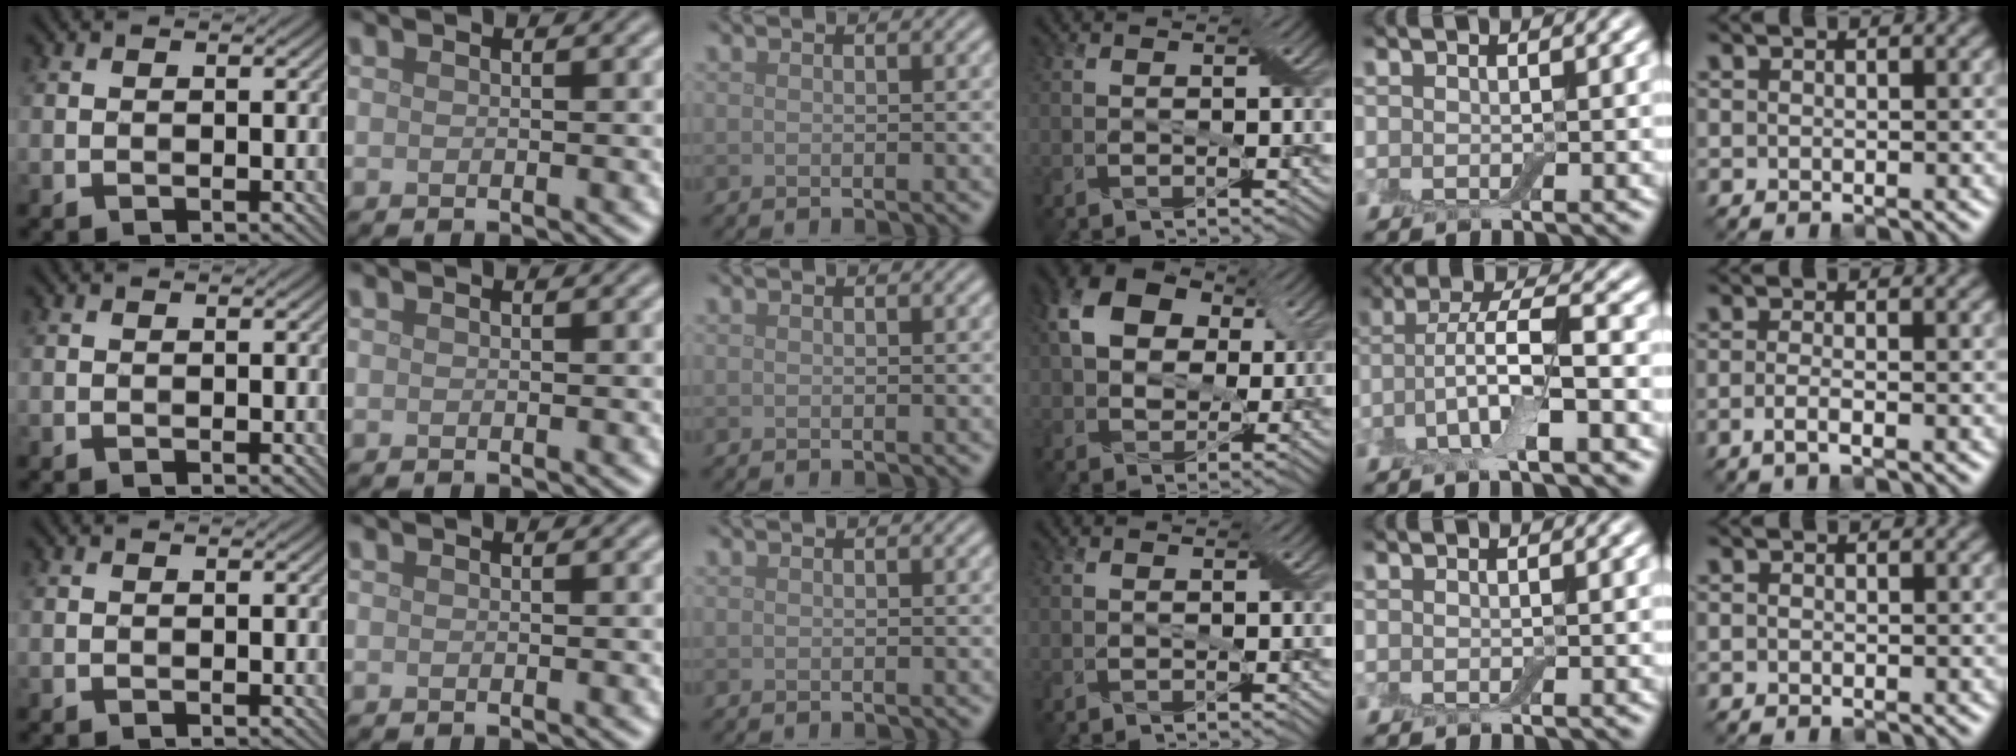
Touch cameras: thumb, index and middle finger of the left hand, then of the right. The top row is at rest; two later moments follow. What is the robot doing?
{"motion": "wipe", "object": "dish"}